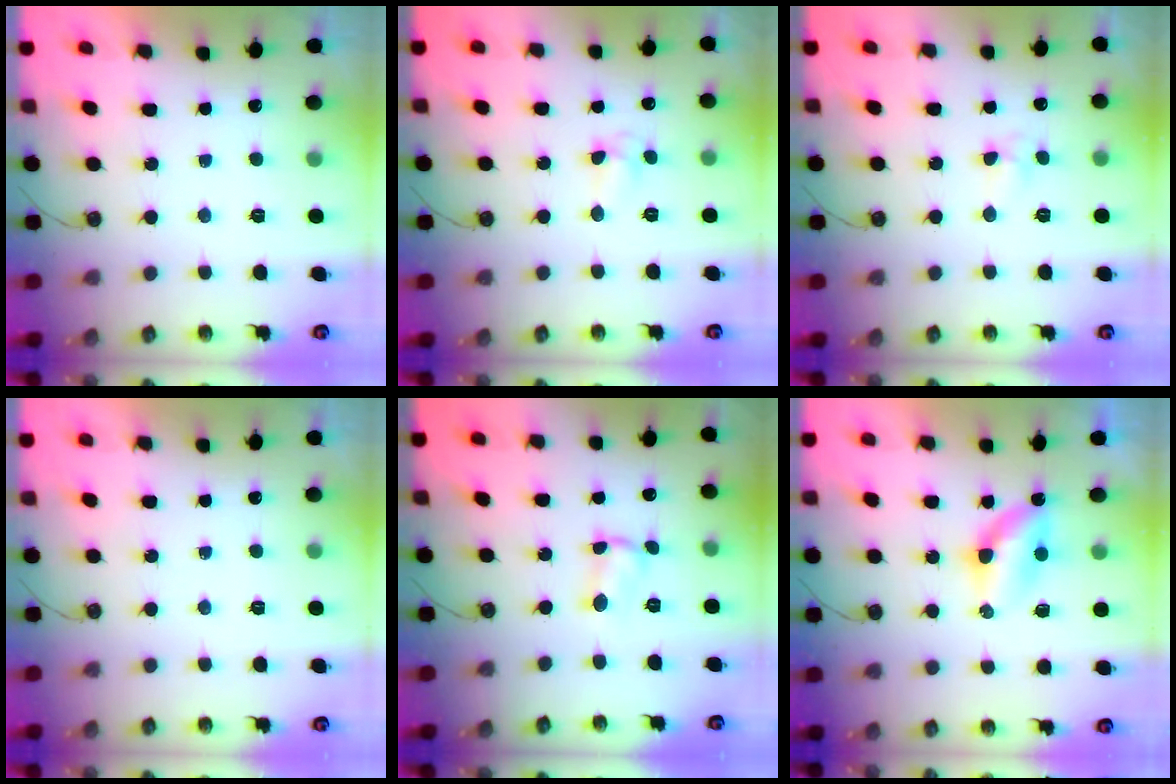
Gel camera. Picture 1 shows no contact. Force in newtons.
{"total": 5.3, "press": 5.3, "slide": 0.6}
{"total": 4.7, "press": 4.7, "slide": 0.7}
{"total": 0.0}
{"total": 2.0, "press": 2.0, "slide": 0.0}
{"total": 5.8, "press": 5.2, "slide": 2.5}